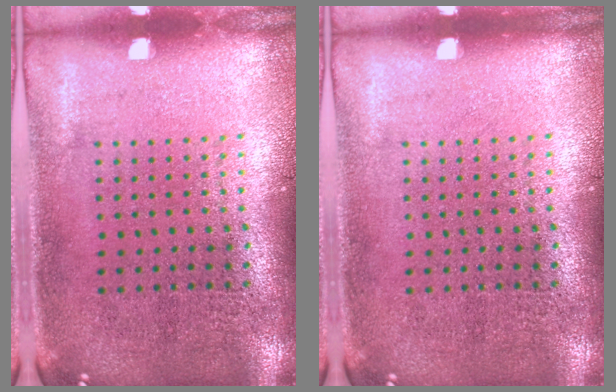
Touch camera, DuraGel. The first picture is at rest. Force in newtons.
{"total": 0.0}